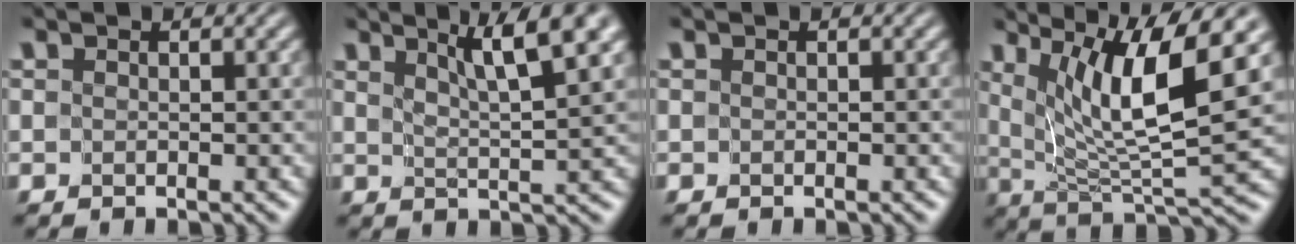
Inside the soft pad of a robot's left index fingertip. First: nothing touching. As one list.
[{"total": 5.5, "force": [3.5, 0.6, 4.2], "torque": [-0.053, 0.011, 0.059]}, {"total": 0.0}, {"total": 9.5, "force": [3.9, 1.7, 8.4], "torque": [-0.142, -0.004, 0.078]}]